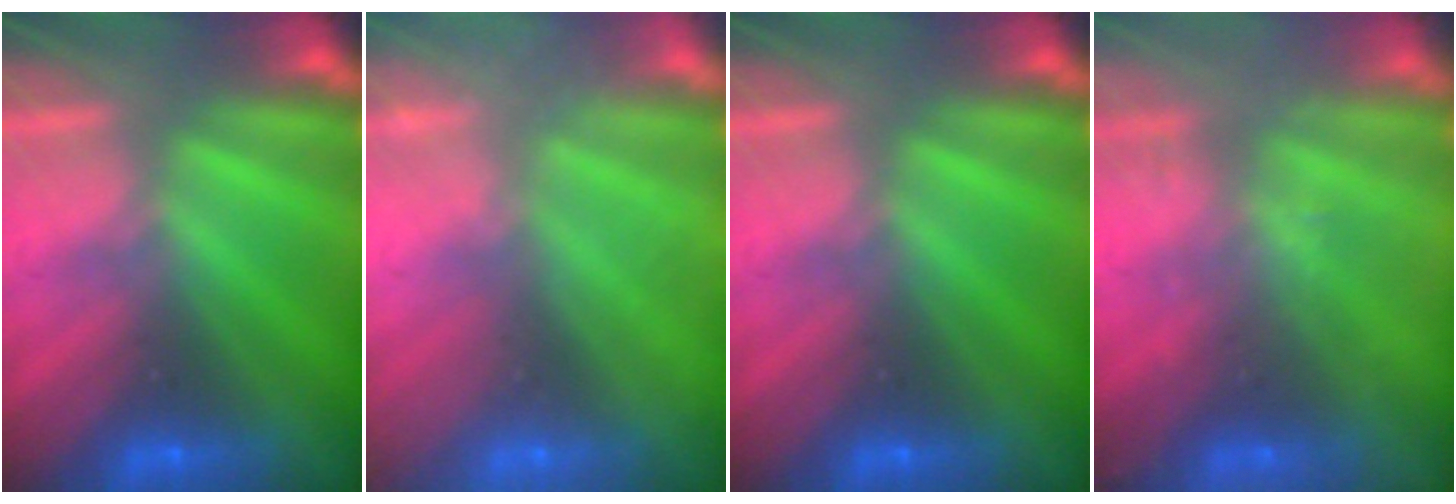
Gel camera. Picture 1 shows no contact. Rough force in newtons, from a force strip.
{"total": 2.5}
{"total": 0.0}
{"total": 2.2}